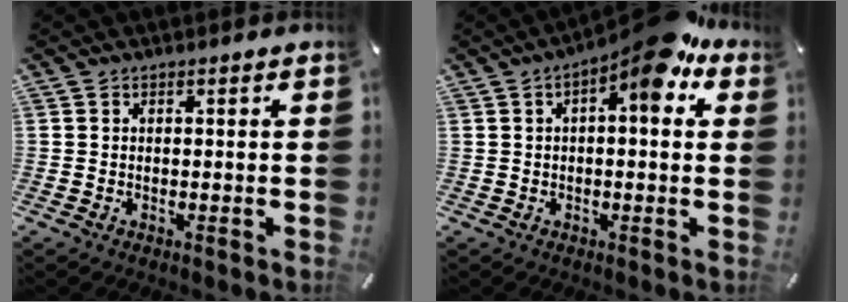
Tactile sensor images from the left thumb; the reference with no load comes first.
{"total": 9.4, "force": [5.1, 2.6, 7.5], "torque": [-0.097, -0.037, 0.076]}